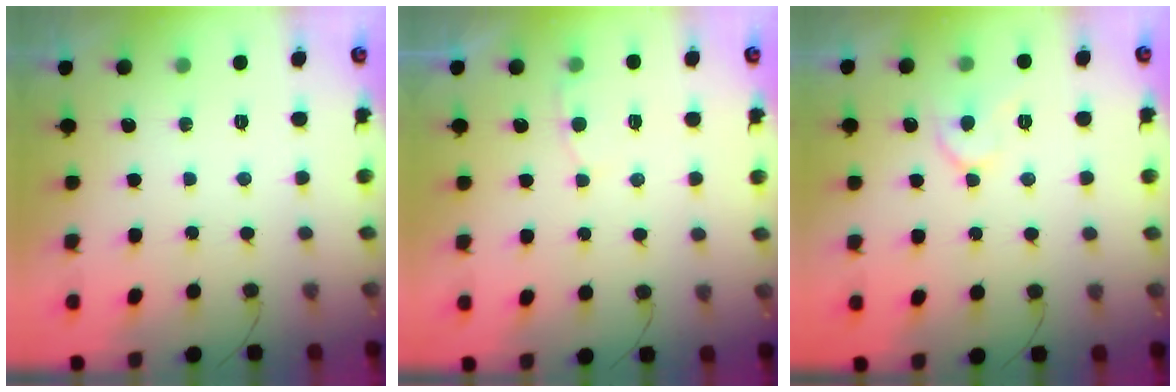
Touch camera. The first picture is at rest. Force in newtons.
{"total": 3.2, "press": 3.2, "slide": 0.4}
{"total": 7.7, "press": 7.6, "slide": 1.0}